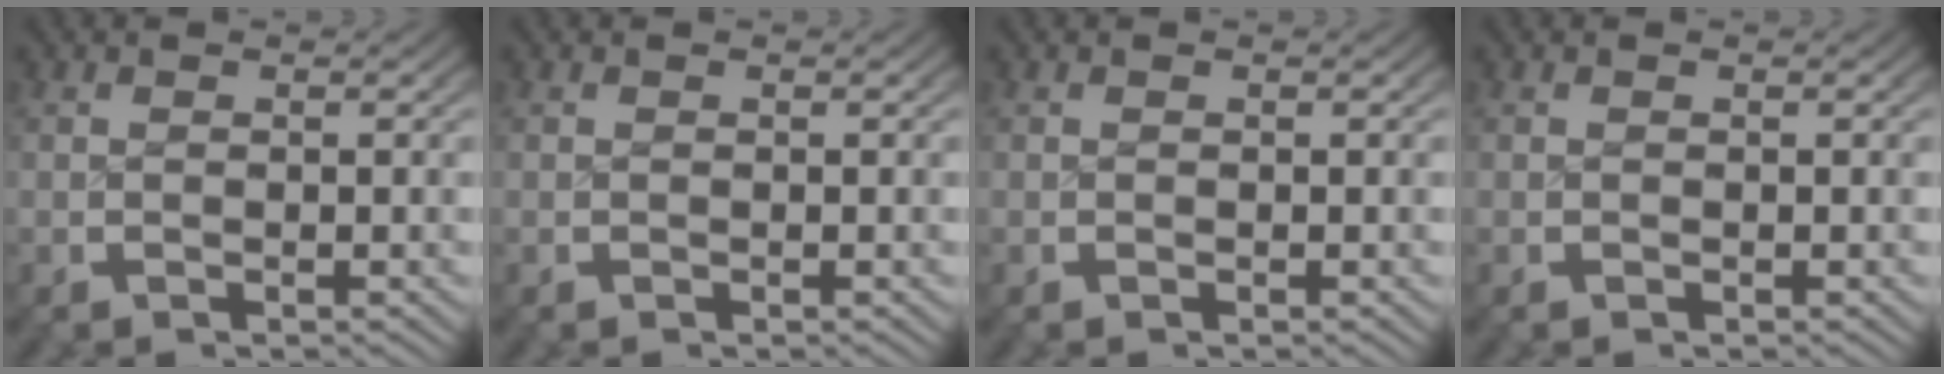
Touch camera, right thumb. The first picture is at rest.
{"total": 0.0}
{"total": 0.0}
{"total": 0.0}